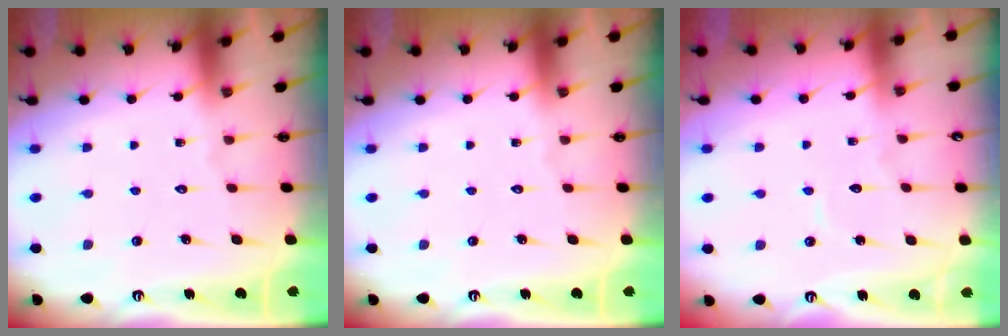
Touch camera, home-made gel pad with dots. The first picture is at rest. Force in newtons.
{"total": 0.0}
{"total": 4.6, "press": 4.6, "slide": 0.1}